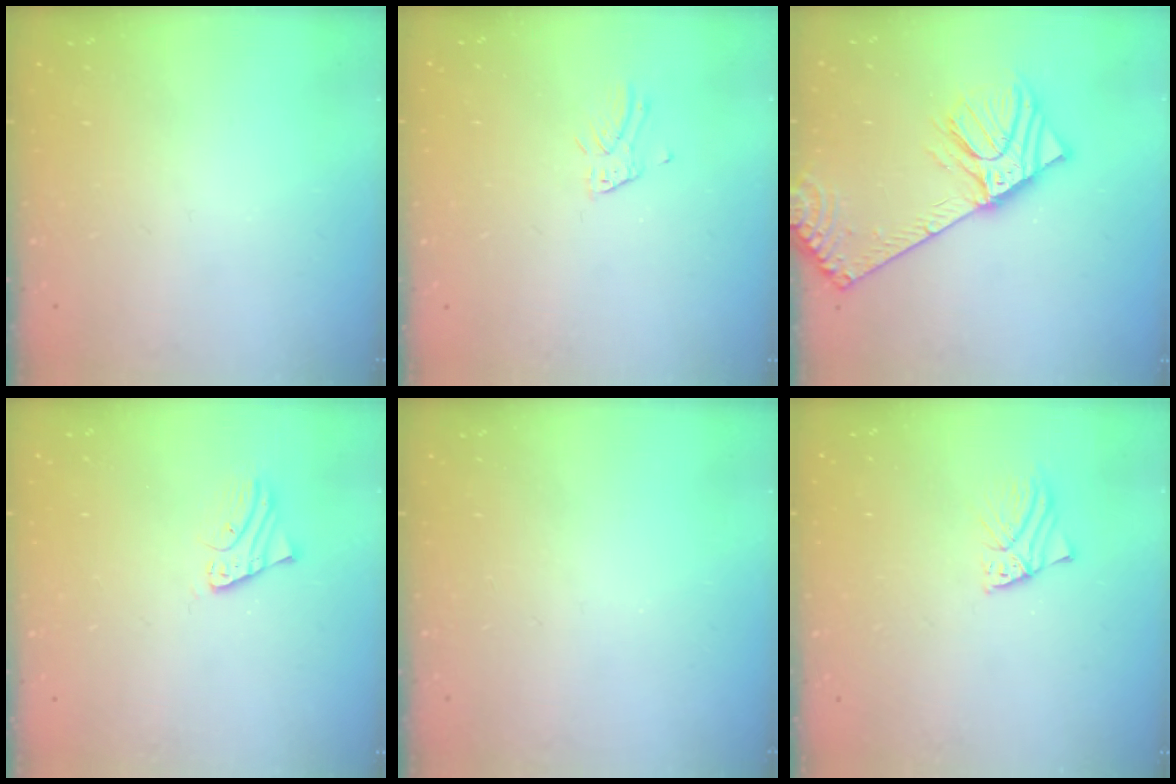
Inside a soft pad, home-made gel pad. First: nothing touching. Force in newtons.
{"total": 2.8, "press": 2.8, "slide": 0.1}
{"total": 13.4, "press": 13.1, "slide": 2.6}
{"total": 2.4, "press": 2.4, "slide": 0.1}
{"total": 0.0}
{"total": 2.1, "press": 2.1, "slide": 0.2}